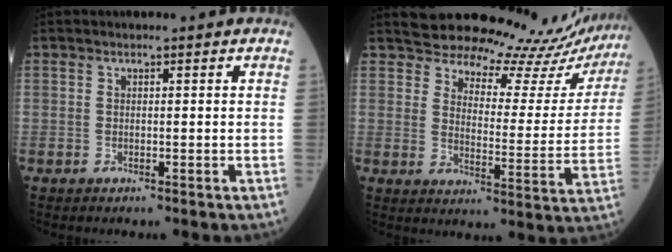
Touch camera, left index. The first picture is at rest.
{"total": 20.1, "force": [19.5, 3.6, 3.2], "torque": [-0.028, -0.077, 0.217]}